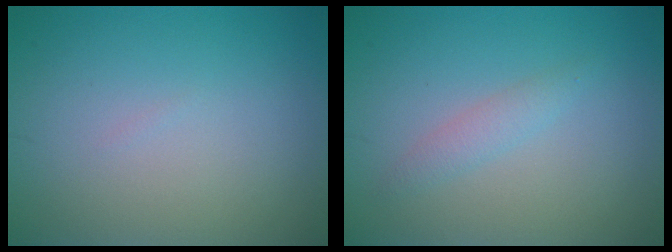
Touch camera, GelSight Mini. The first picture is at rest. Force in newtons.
{"total": 1.3, "press": 1.3, "slide": 0.0}